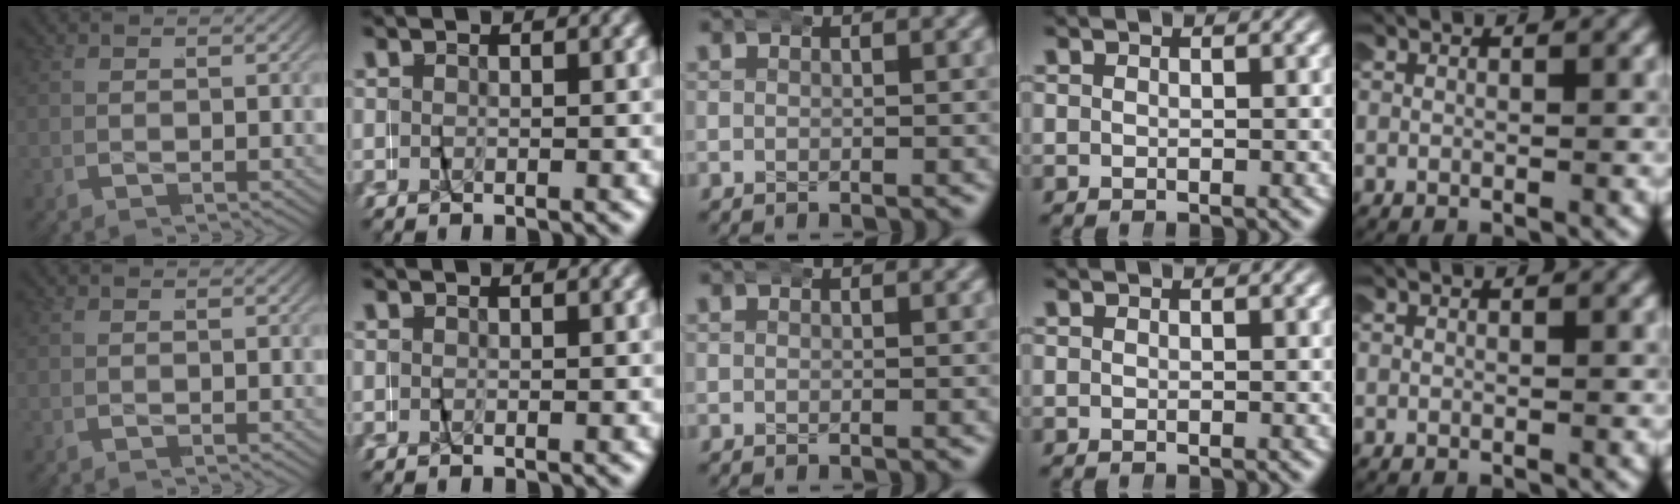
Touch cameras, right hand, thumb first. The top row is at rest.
{}